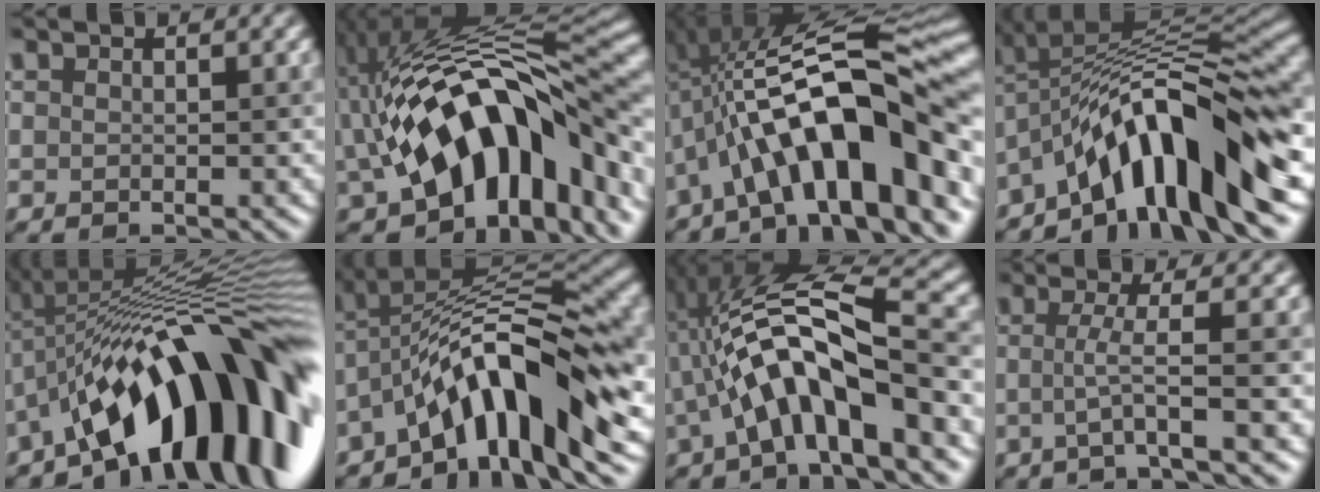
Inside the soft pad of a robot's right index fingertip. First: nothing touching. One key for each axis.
{"total": 14.4, "fx": -1.6, "fy": 8.2, "fz": 11.8, "tx": -0.151, "ty": 0.016, "tz": -0.040}
{"total": 14.4, "fx": -3.7, "fy": 4.6, "fz": 13.1, "tx": -0.177, "ty": 0.030, "tz": -0.065}
{"total": 11.3, "fx": -5.4, "fy": 2.9, "fz": 9.5, "tx": -0.132, "ty": 0.019, "tz": -0.095}
{"total": 16.0, "fx": -4.2, "fy": 7.4, "fz": 13.5, "tx": -0.162, "ty": 0.034, "tz": -0.090}
{"total": 10.9, "fx": -4.0, "fy": 3.6, "fz": 9.5, "tx": -0.137, "ty": 0.016, "tz": -0.078}
{"total": 10.0, "fx": -1.7, "fy": 3.1, "fz": 9.3, "tx": -0.159, "ty": 0.022, "tz": -0.032}
{"total": 3.1, "fx": -0.4, "fy": 0.2, "fz": 3.0, "tx": -0.053, "ty": -0.007, "tz": -0.019}